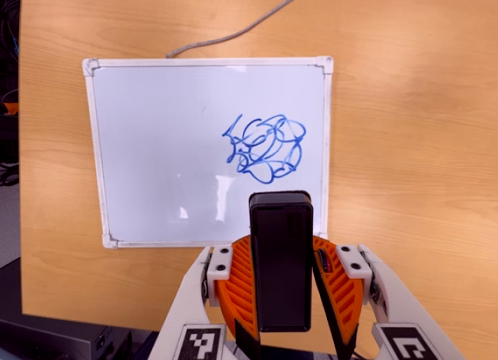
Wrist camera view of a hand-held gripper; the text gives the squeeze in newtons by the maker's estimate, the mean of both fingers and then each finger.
{"total": 6.5, "left": 6.2, "right": 6.9}